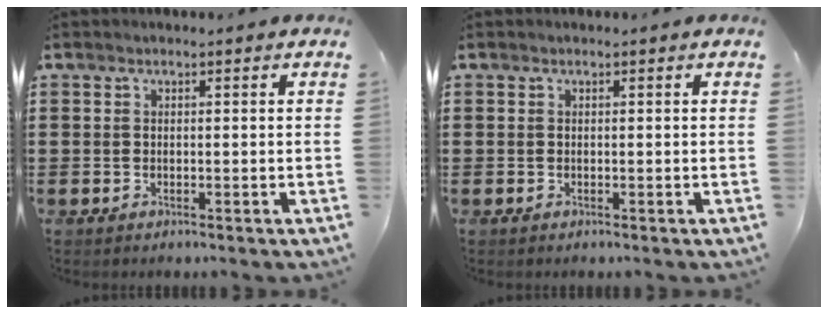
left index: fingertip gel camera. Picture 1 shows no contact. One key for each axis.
{"total": 0.0}